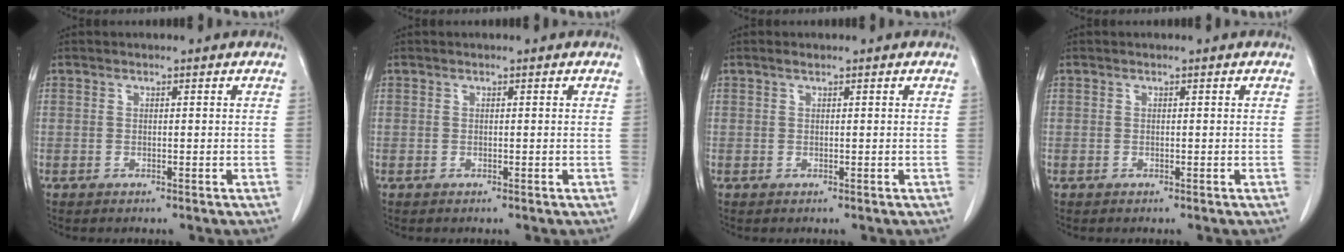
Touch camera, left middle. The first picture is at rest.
{"total": 0.0}
{"total": 0.5, "force": [0.5, 0.0, 0.3], "torque": [-0.011, 0.001, 0.010]}
{"total": 0.0}